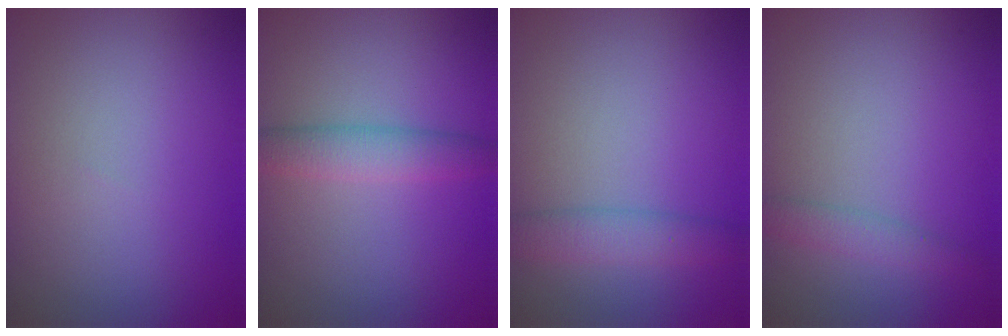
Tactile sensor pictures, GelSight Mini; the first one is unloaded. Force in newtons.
{"total": 3.0, "press": 3.0, "slide": 0.1}
{"total": 2.8, "press": 2.8, "slide": 0.1}
{"total": 1.7, "press": 1.7, "slide": 0.0}